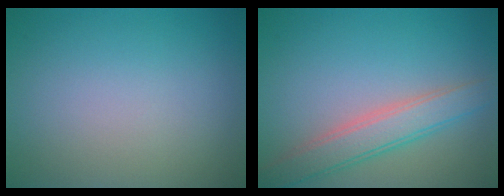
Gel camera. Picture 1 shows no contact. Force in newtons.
{"total": 3.9, "press": 3.9, "slide": 0.1}